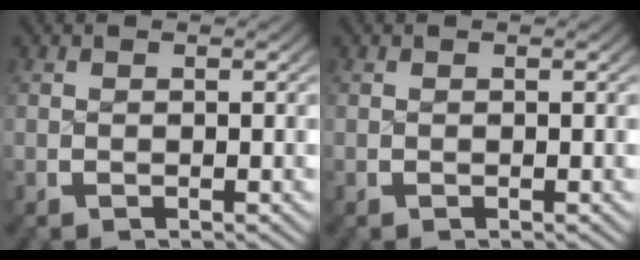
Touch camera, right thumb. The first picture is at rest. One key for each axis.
{"total": 0.0}